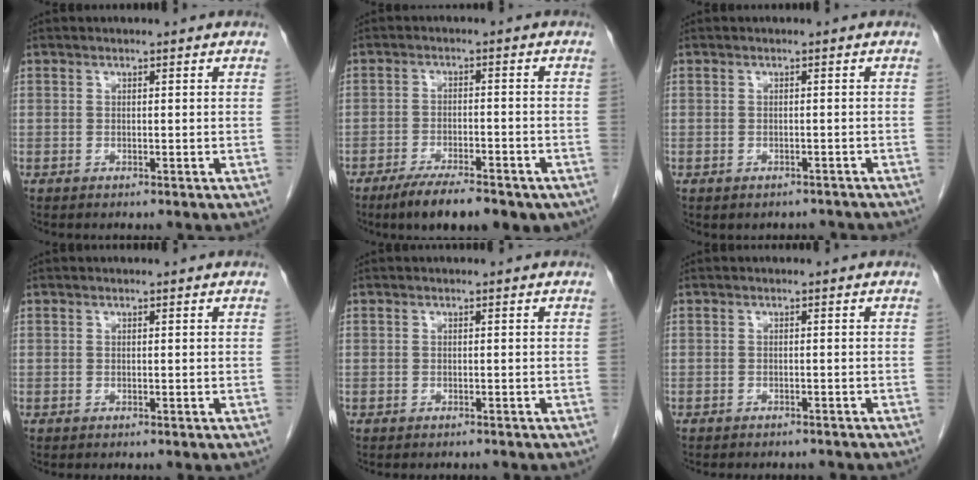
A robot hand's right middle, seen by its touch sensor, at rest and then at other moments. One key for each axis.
{"total": 11.9, "fx": -8.6, "fy": 3.6, "fz": 7.3, "tx": -0.095, "ty": -0.005, "tz": -0.125}
{"total": 2.5, "fx": -2.1, "fy": 1.3, "fz": 0.2, "tx": -0.003, "ty": 0.004, "tz": -0.027}
{"total": 0.0}
{"total": 0.9, "fx": -0.9, "fy": 0.2, "fz": -0.1, "tx": -0.004, "ty": -0.002, "tz": -0.014}
{"total": 4.8, "fx": -4.4, "fy": 1.4, "fz": 1.2, "tx": -0.013, "ty": -0.001, "tz": -0.052}